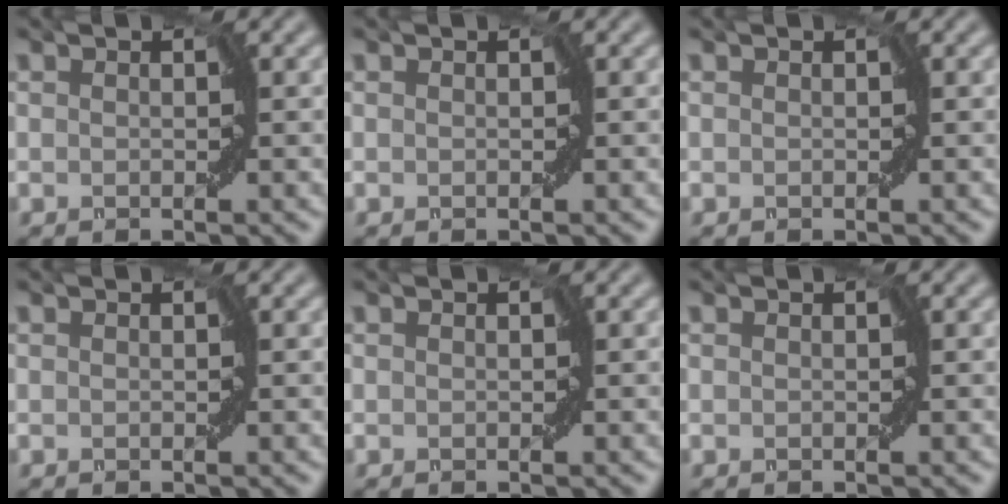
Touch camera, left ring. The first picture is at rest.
{"total": 0.0}
{"total": 0.0}
{"total": 0.0}
{"total": 0.0}
{"total": 0.0}